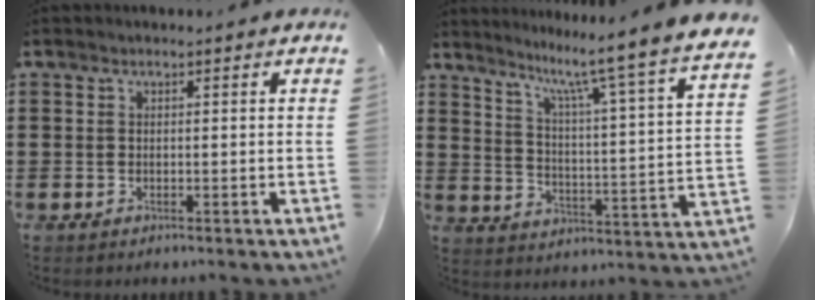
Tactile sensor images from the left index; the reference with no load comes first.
{"total": 6.6, "force": [5.5, -1.7, 3.2], "torque": [-0.073, -0.069, 0.072]}